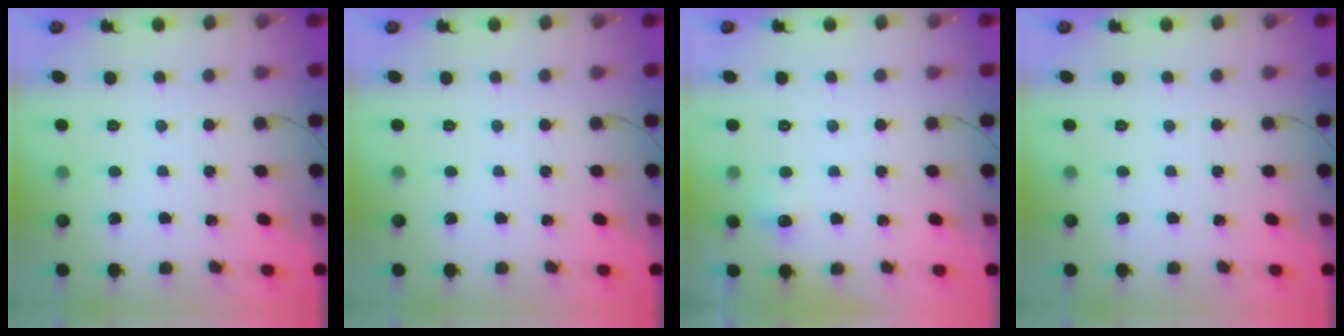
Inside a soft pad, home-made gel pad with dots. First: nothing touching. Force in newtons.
{"total": 0.0}
{"total": 4.2, "press": 4.0, "slide": 1.1}
{"total": 0.0}